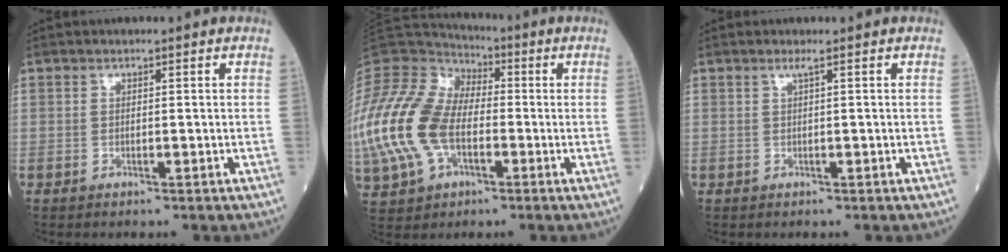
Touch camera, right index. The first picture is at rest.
{"total": 18.1, "force": [-3.3, 11.7, 13.4], "torque": [-0.337, 0.008, -0.060]}
{"total": 0.7, "force": [0.3, -0.2, 0.5], "torque": [-0.018, 0.001, 0.012]}